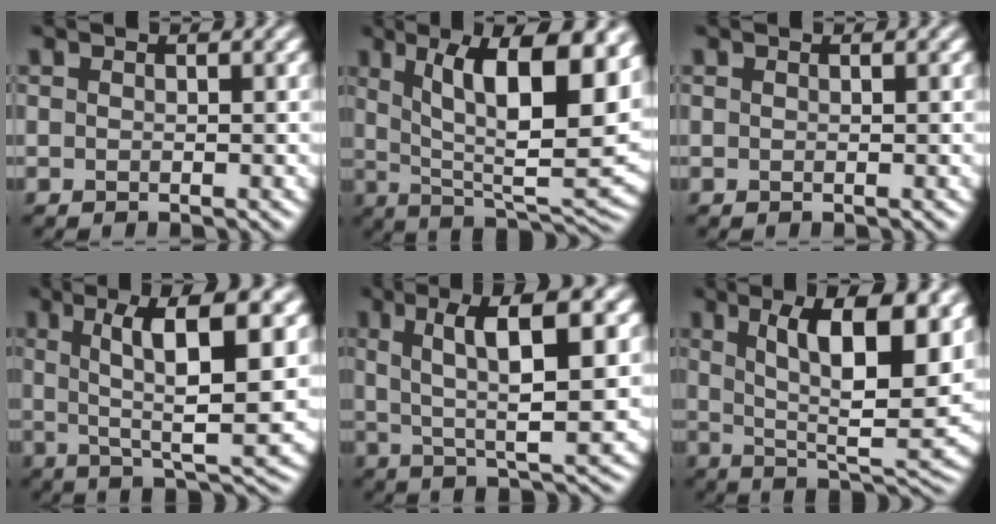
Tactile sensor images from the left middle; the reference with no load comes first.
{"total": 14.5, "force": [5.1, 4.6, 12.8], "torque": [-0.192, -0.003, 0.088]}
{"total": 0.0}
{"total": 10.2, "force": [2.4, 2.5, 9.6], "torque": [-0.141, 0.008, 0.041]}
{"total": 9.3, "force": [2.5, 2.4, 8.6], "torque": [-0.134, 0.006, 0.041]}
{"total": 12.9, "force": [4.4, 4.3, 11.4], "torque": [-0.169, -0.006, 0.070]}